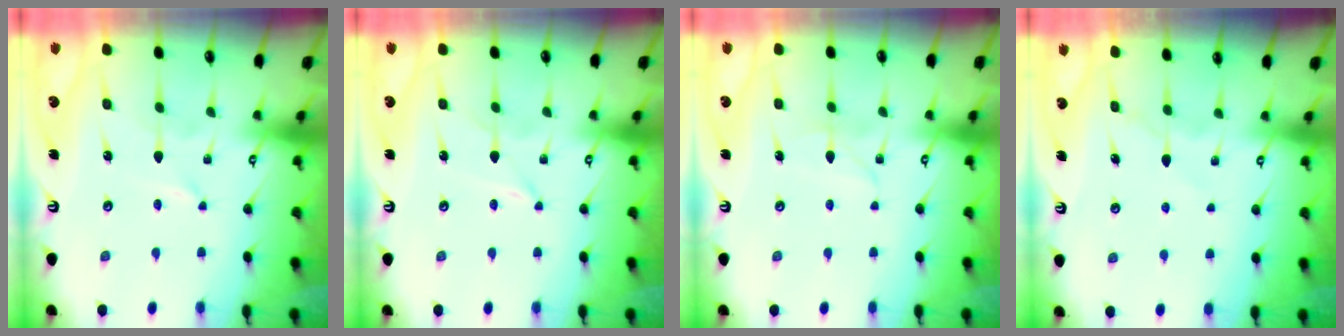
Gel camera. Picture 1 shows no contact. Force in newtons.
{"total": 0.6, "press": 0.5, "slide": 0.1}
{"total": 2.6, "press": 2.6, "slide": 0.3}
{"total": 6.7, "press": 6.6, "slide": 1.0}